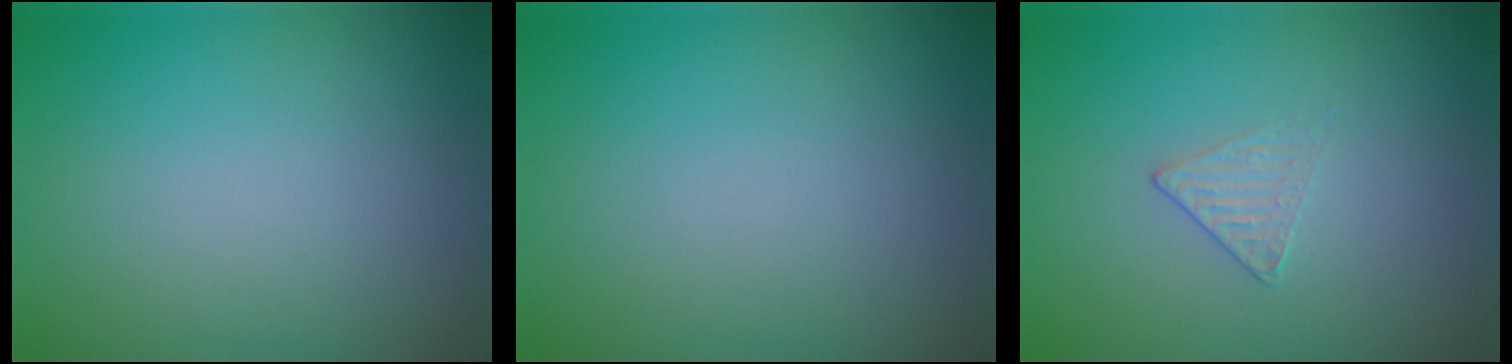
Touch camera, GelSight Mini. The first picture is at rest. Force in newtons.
{"total": 0.0}
{"total": 1.1, "press": 0.5, "slide": 1.0}